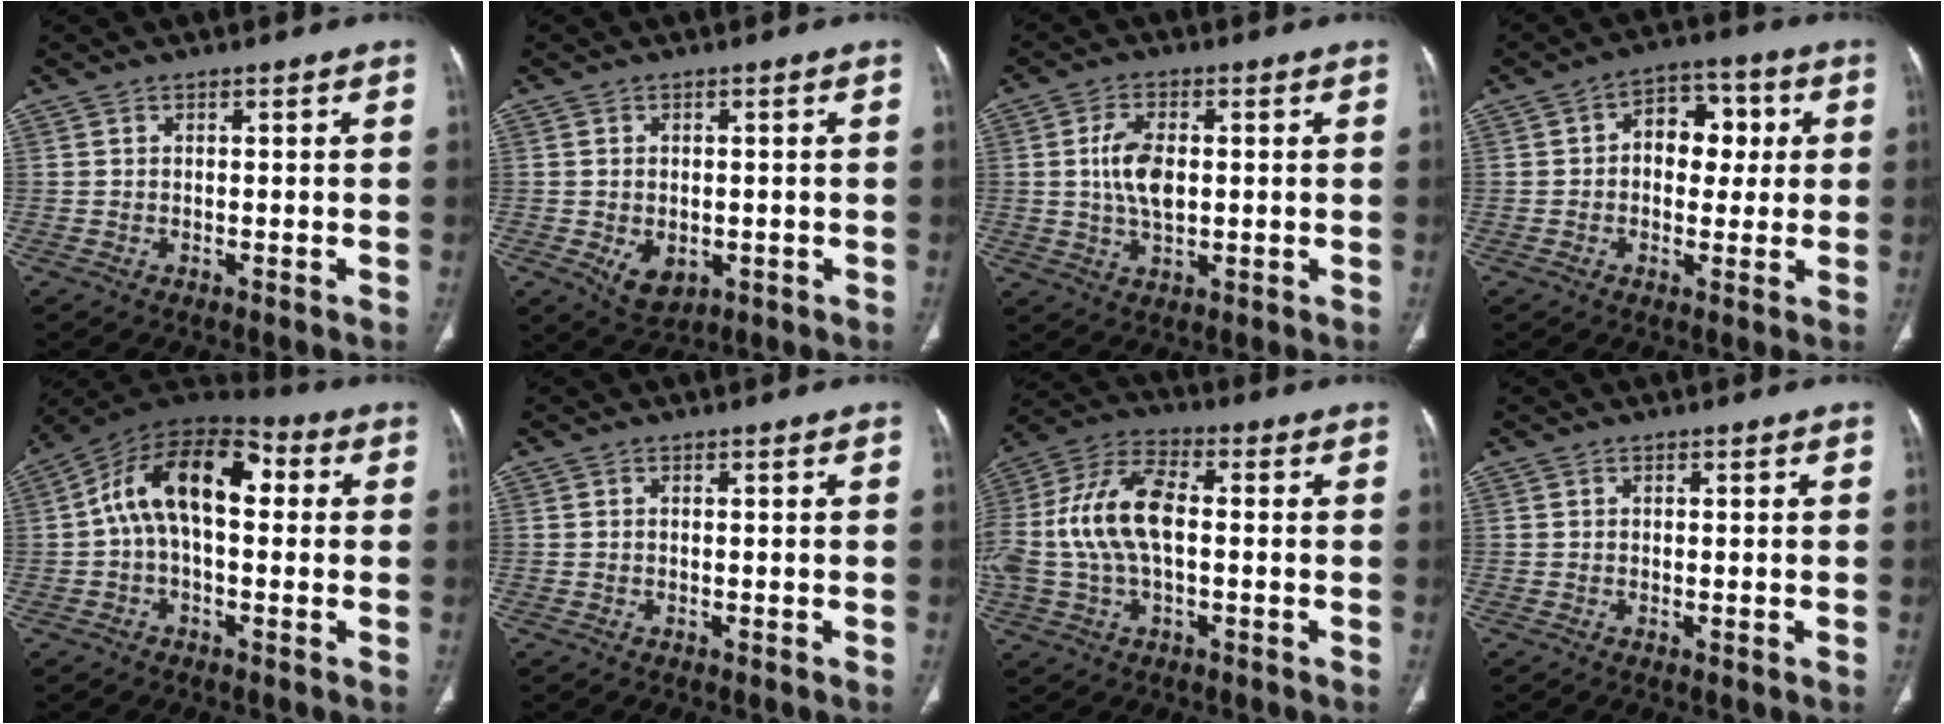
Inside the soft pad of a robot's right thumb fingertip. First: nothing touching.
{"total": 5.3, "force": [-1.3, 3.6, 3.6], "torque": [-0.052, -0.002, -0.006]}
{"total": 7.3, "force": [0.6, 3.9, 6.1], "torque": [-0.113, 0.002, 0.011]}
{"total": 9.4, "force": [1.2, 6.6, 6.7], "torque": [-0.053, 0.020, 0.012]}
{"total": 15.4, "force": [1.9, 8.5, 12.7], "torque": [-0.198, 0.047, 0.022]}
{"total": 0.0}
{"total": 15.9, "force": [0.0, 8.5, 13.4], "torque": [-0.291, 0.036, -0.004]}
{"total": 0.6, "force": [-0.2, 0.2, 0.5], "torque": [-0.014, -0.003, -0.004]}